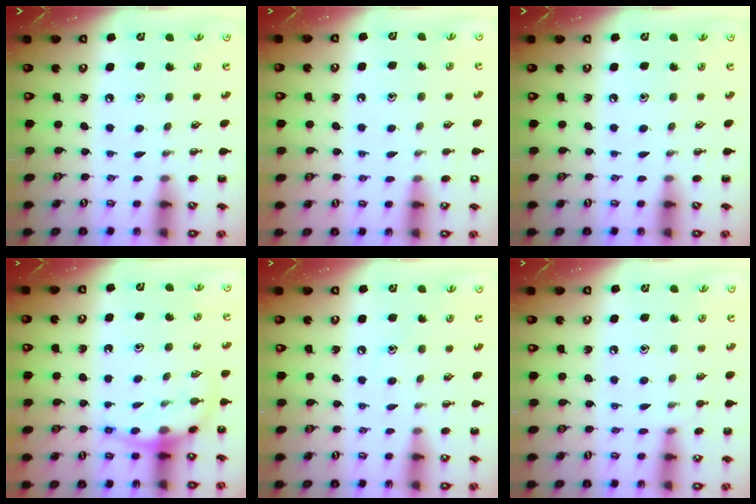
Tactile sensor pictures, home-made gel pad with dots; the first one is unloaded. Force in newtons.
{"total": 8.8, "press": 8.5, "slide": 2.3}
{"total": 0.0}
{"total": 7.4, "press": 7.3, "slide": 1.2}
{"total": 5.6, "press": 5.4, "slide": 1.6}
{"total": 7.3, "press": 7.1, "slide": 1.3}